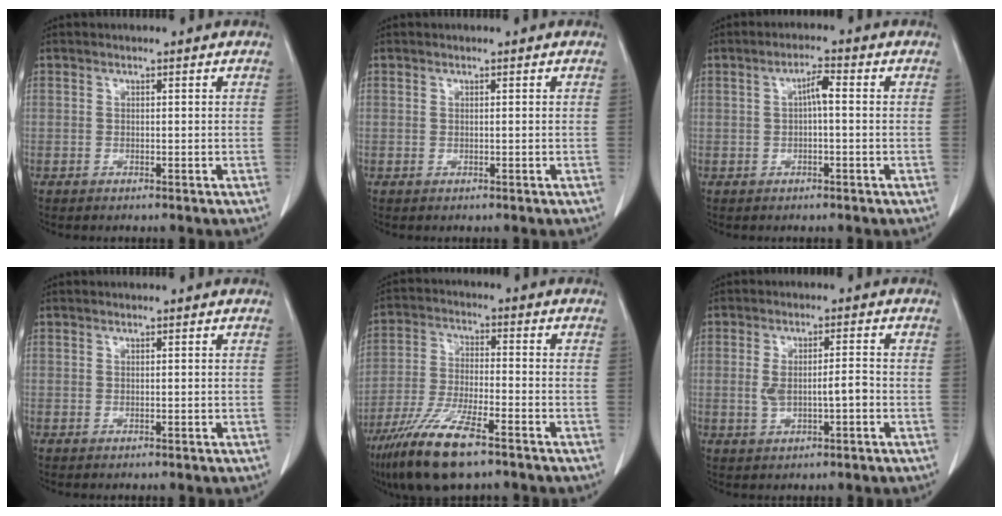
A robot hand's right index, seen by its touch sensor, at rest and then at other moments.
{"total": 0.0}
{"total": 2.6, "force": [0.0, 0.4, 2.6], "torque": [-0.046, 0.008, 0.000]}
{"total": 0.0}
{"total": 12.2, "force": [-8.2, 2.0, 8.8], "torque": [-0.177, -0.028, -0.149]}
{"total": 5.0, "force": [-0.8, 1.5, 4.8], "torque": [-0.096, 0.012, -0.007]}